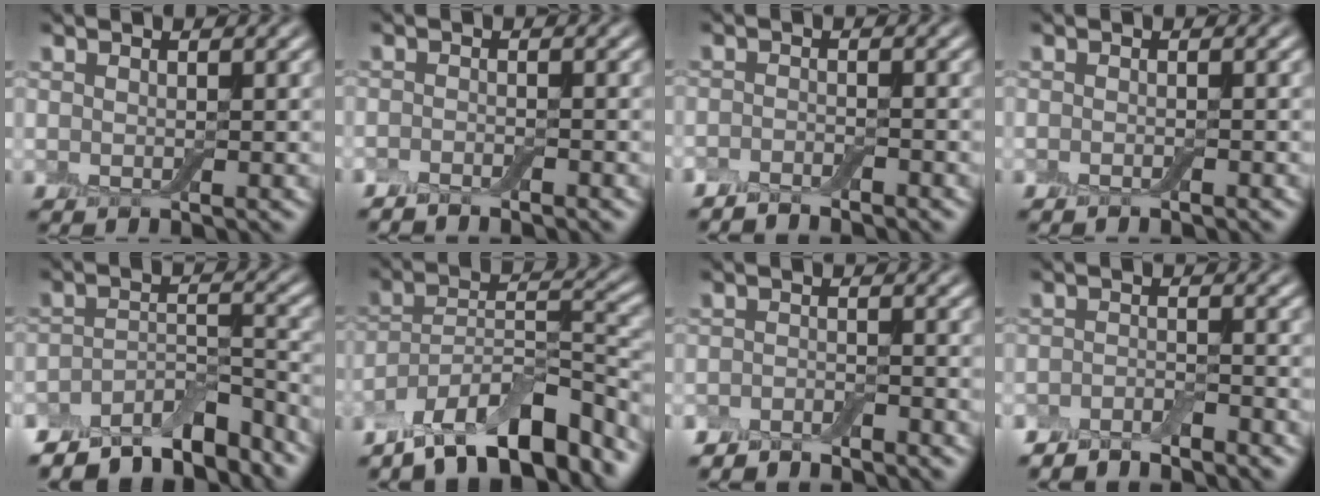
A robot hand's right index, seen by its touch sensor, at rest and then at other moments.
{"total": 1.6, "force": [-1.5, 0.1, 0.4], "torque": [-0.009, 0.001, -0.031]}
{"total": 2.0, "force": [-2.0, 0.2, 0.4], "torque": [-0.009, 0.002, -0.041]}
{"total": 0.8, "force": [-0.7, 0.1, 0.3], "torque": [-0.008, -0.001, -0.014]}
{"total": 8.1, "force": [-7.2, 2.6, 2.8], "torque": [-0.043, -0.005, -0.116]}
{"total": 11.4, "force": [-8.7, 3.7, 6.4], "torque": [-0.097, 0.023, -0.159]}
{"total": 2.7, "force": [-2.7, 0.6, 0.4], "torque": [-0.007, 0.001, -0.054]}
{"total": 3.2, "force": [-3.1, 0.7, 0.7], "torque": [-0.016, 0.001, -0.061]}